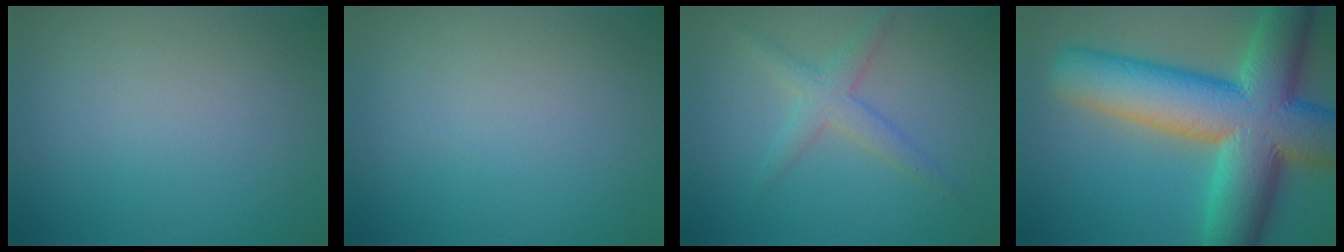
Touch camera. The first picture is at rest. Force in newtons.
{"total": 0.0}
{"total": 2.5, "press": 2.5, "slide": 0.2}
{"total": 15.9, "press": 15.9, "slide": 0.7}